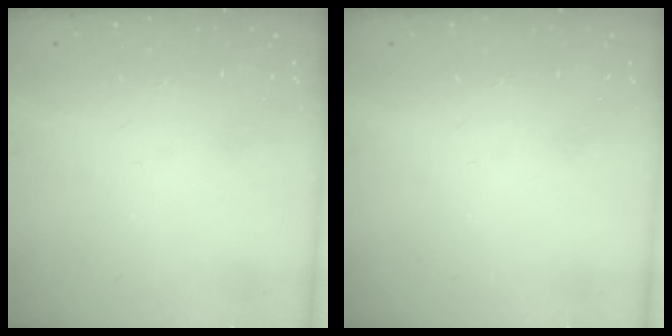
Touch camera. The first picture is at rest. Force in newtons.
{"total": 0.0}